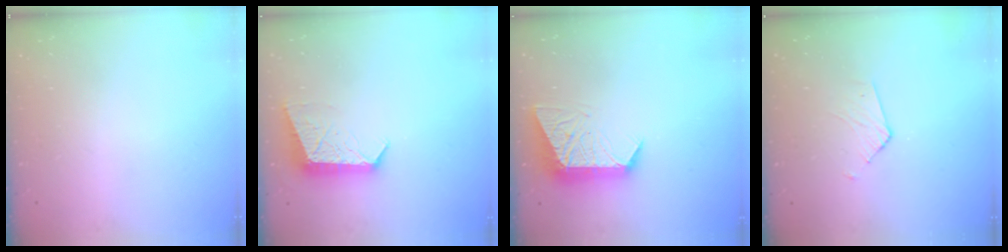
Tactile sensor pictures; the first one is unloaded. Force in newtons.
{"total": 8.8, "press": 8.8, "slide": 0.7}
{"total": 10.9, "press": 10.9, "slide": 0.9}
{"total": 3.2, "press": 3.1, "slide": 0.3}